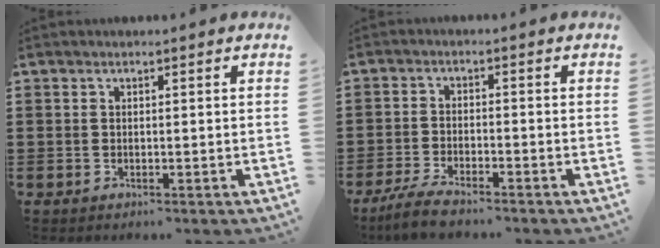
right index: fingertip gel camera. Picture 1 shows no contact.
{"total": 4.0, "force": [-3.7, 0.3, 1.7], "torque": [-0.049, -0.006, -0.077]}